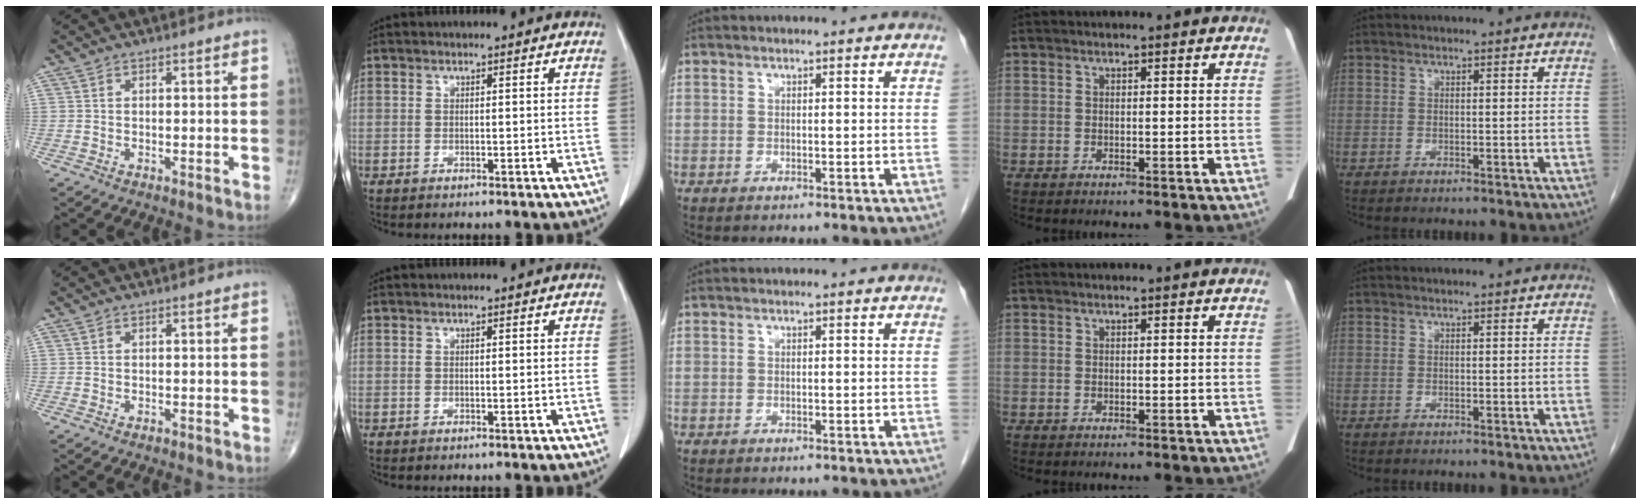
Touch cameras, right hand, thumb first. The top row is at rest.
{}